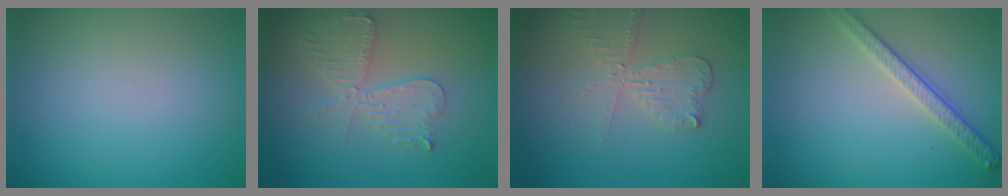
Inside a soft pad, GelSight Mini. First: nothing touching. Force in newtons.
{"total": 4.3, "press": 3.8, "slide": 2.2}
{"total": 3.5, "press": 3.0, "slide": 1.9}
{"total": 2.8, "press": 2.6, "slide": 1.1}